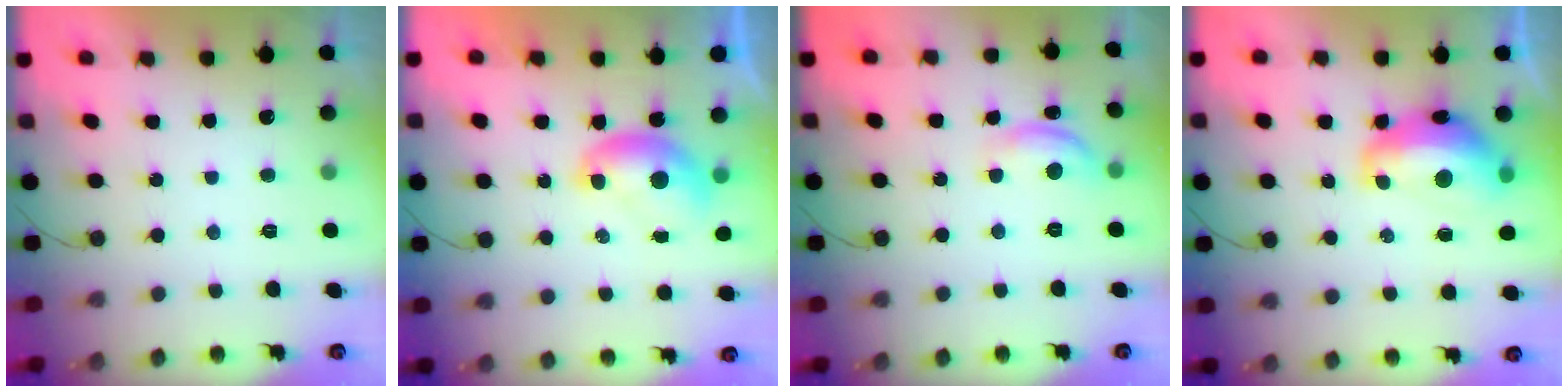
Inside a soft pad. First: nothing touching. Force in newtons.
{"total": 7.0, "press": 7.0, "slide": 0.3}
{"total": 9.8, "press": 9.8, "slide": 0.5}
{"total": 13.7, "press": 13.7, "slide": 1.0}